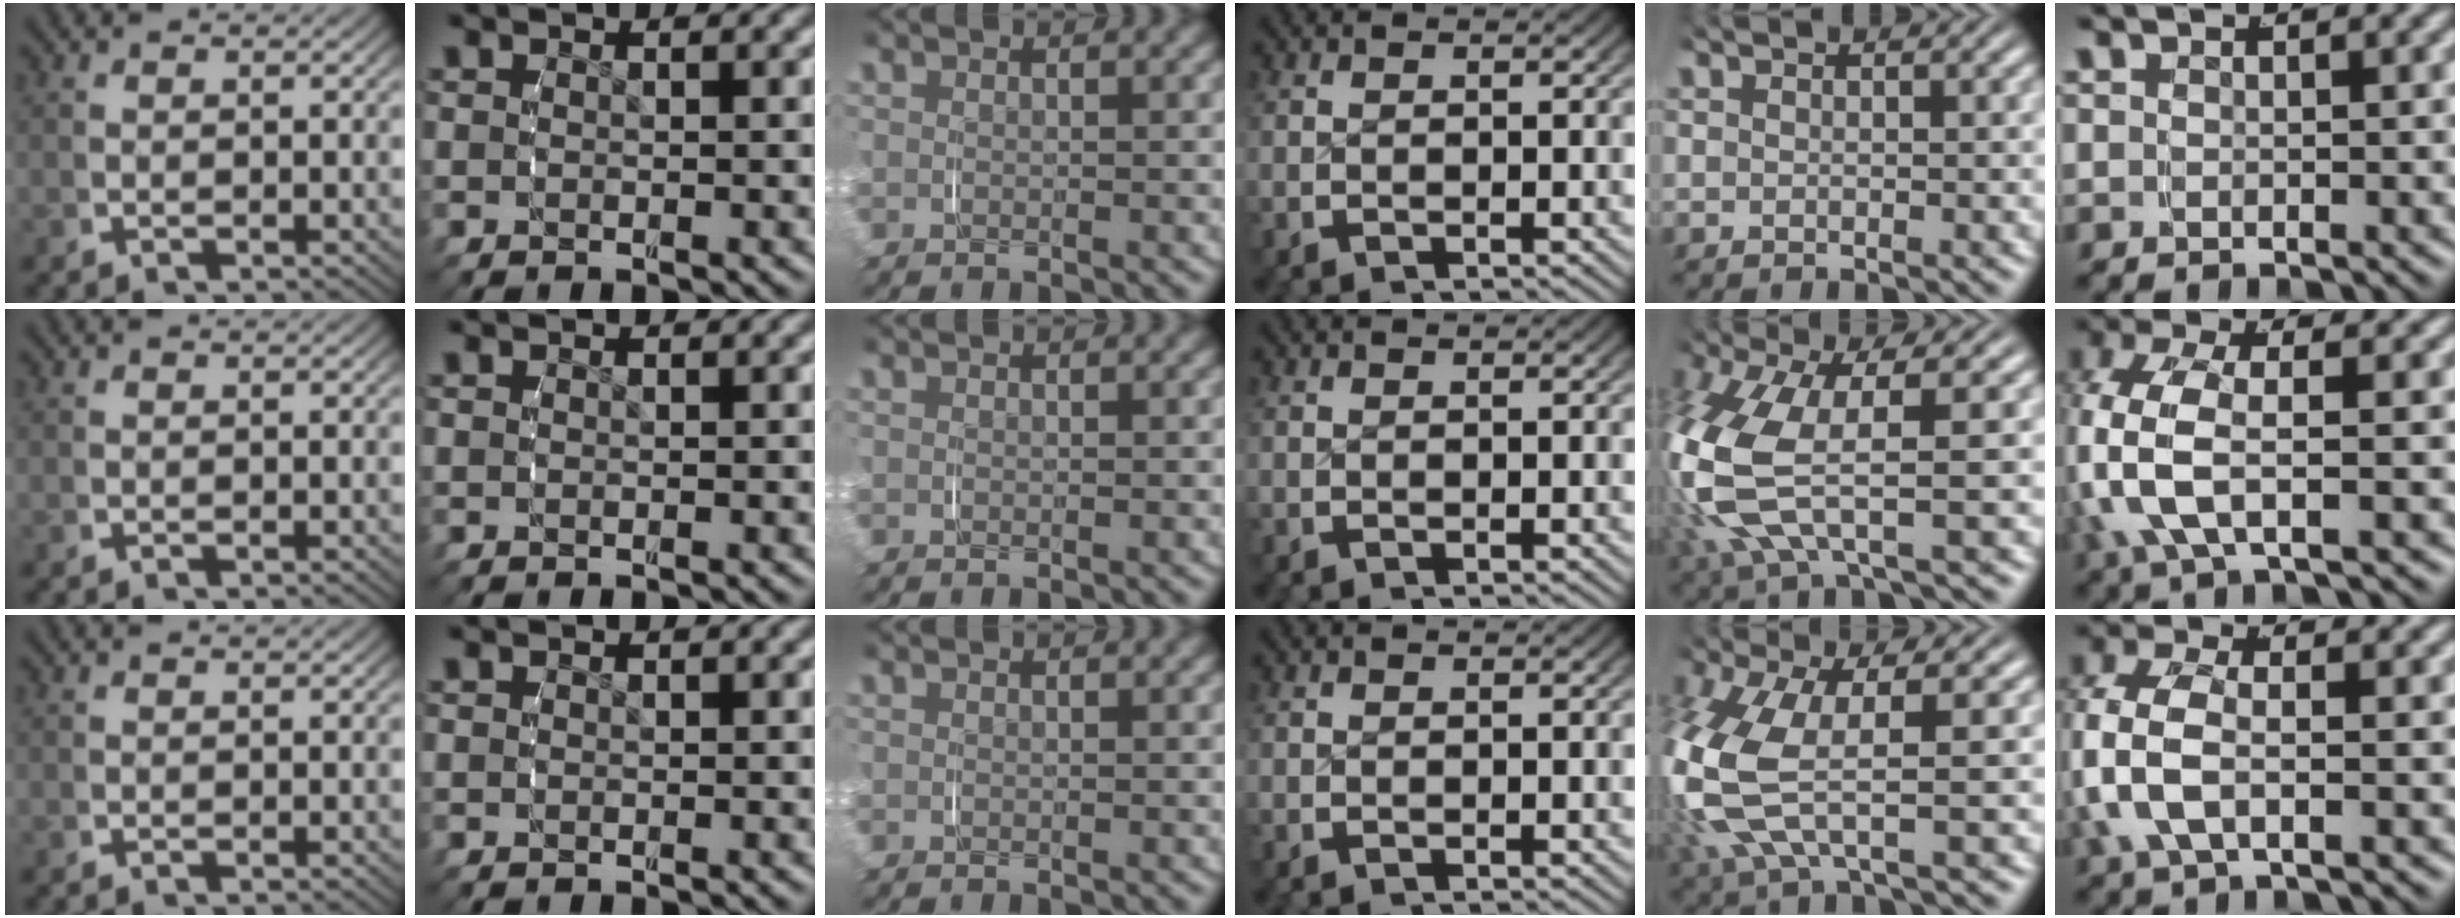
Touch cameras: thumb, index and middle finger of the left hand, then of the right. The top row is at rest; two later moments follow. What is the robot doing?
{"motion": "grasp_and_lifting", "object": "shoes"}